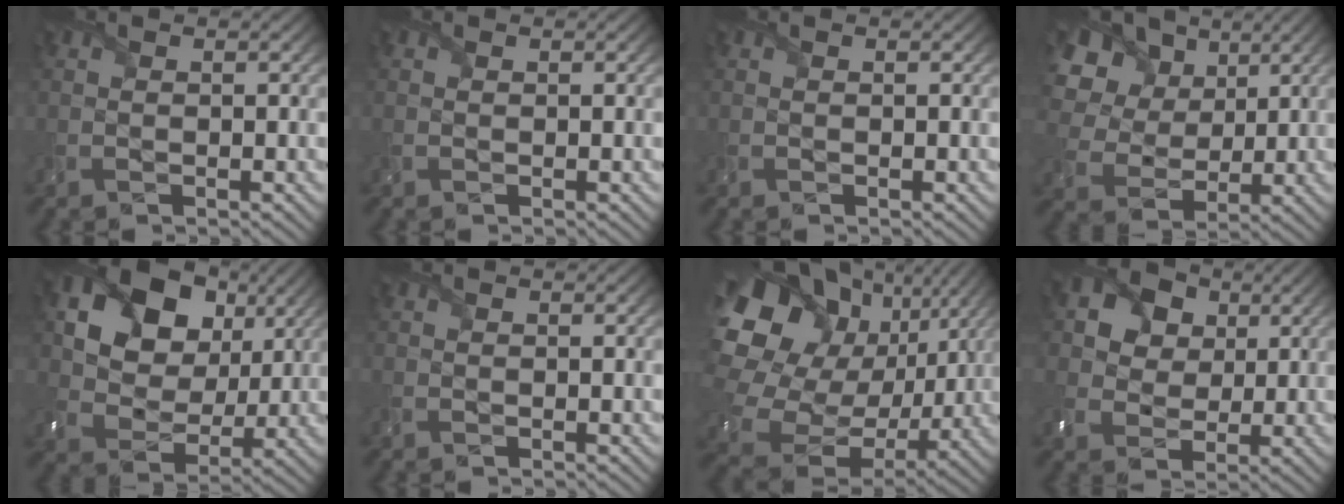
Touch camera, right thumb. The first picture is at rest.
{"total": 0.0}
{"total": 0.0}
{"total": 14.1, "force": [6.4, 10.2, 7.3], "torque": [-0.217, 0.038, 0.131]}
{"total": 15.1, "force": [6.7, 10.7, 8.3], "torque": [-0.177, 0.022, 0.118]}
{"total": 0.0}
{"total": 22.8, "force": [5.0, 18.7, 12.0], "torque": [-0.327, -0.015, 0.109]}
{"total": 8.9, "force": [3.8, 7.1, 3.9], "torque": [-0.126, 0.016, 0.062]}